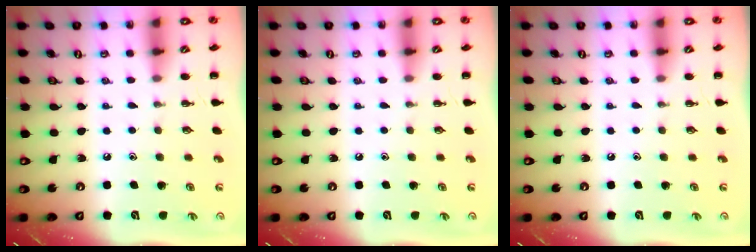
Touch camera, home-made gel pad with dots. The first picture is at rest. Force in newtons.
{"total": 0.0}
{"total": 0.0}